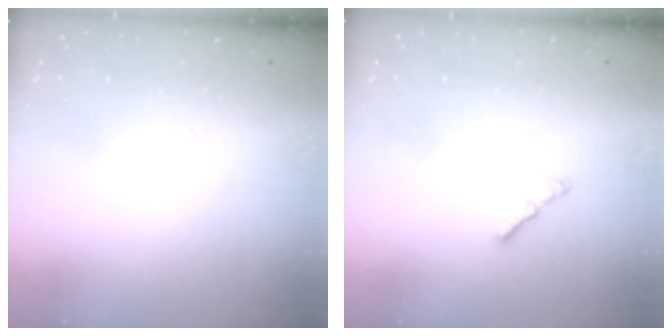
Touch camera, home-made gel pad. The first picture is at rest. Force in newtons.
{"total": 1.6, "press": 1.5, "slide": 0.5}